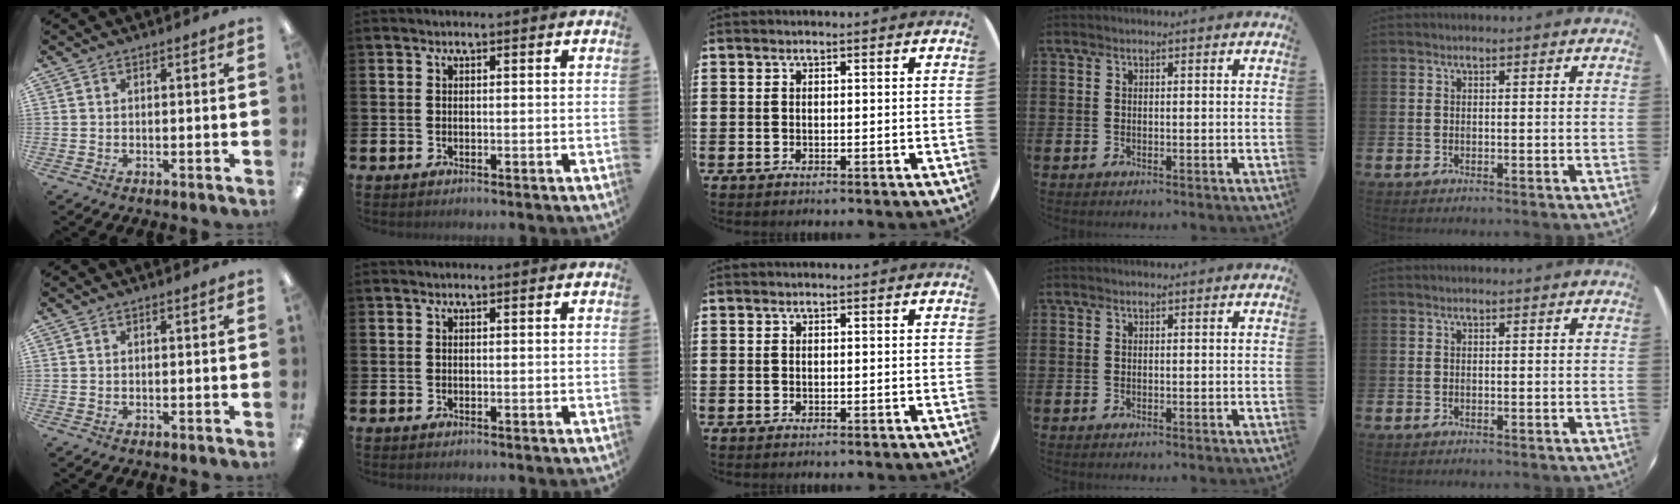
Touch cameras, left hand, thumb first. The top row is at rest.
{}